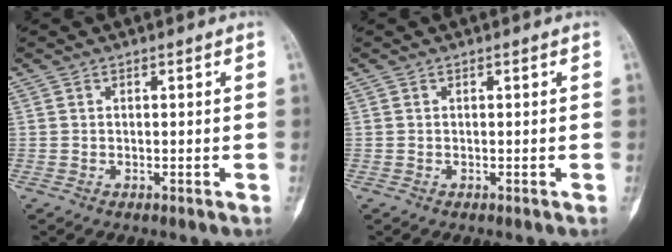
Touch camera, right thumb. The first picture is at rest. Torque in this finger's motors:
{"motor_torque": [0.20, -0.22, 0.18, 0.00, 0.00]}